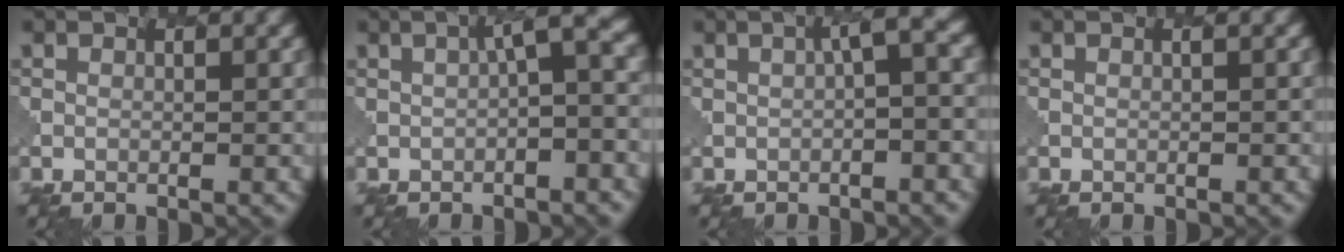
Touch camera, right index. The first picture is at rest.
{"total": 4.3, "force": [0.0, 1.0, 4.2], "torque": [-0.054, 0.017, -0.005]}
{"total": 3.2, "force": [0.0, 0.7, 3.2], "torque": [-0.043, 0.014, -0.003]}
{"total": 0.5, "force": [0.1, 0.2, 0.5], "torque": [-0.002, -0.003, -0.002]}